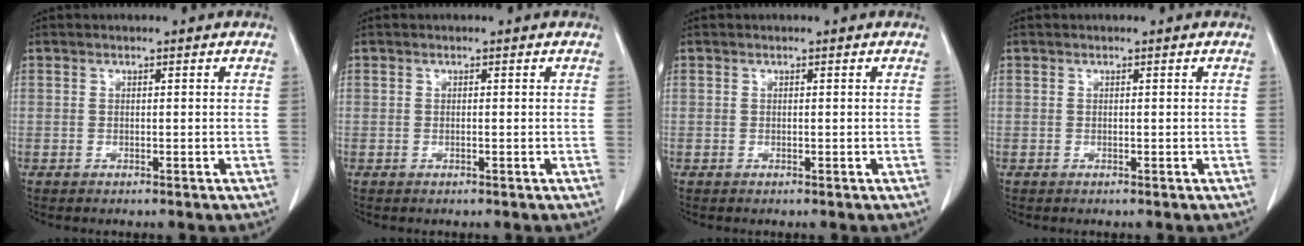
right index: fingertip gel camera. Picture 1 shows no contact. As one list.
[{"total": 0.0}, {"total": 0.0}, {"total": 0.0}]